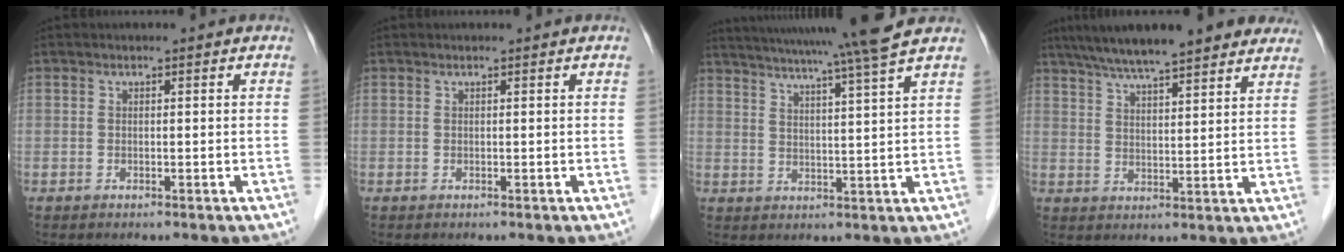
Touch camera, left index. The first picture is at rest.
{"total": 0.0}
{"total": 15.6, "force": [13.6, -2.5, 7.2], "torque": [-0.124, -0.023, 0.182]}
{"total": 17.3, "force": [14.4, 2.4, 9.2], "torque": [-0.147, 0.040, 0.200]}